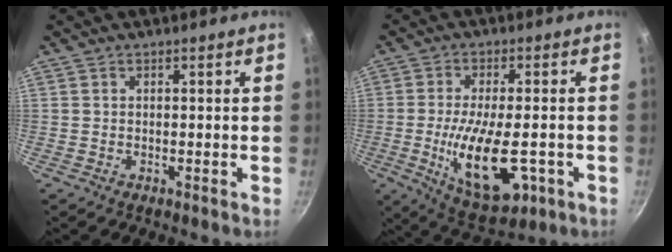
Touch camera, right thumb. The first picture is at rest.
{"total": 14.9, "force": [-3.9, 6.3, 12.9], "torque": [-0.224, -0.009, -0.048]}